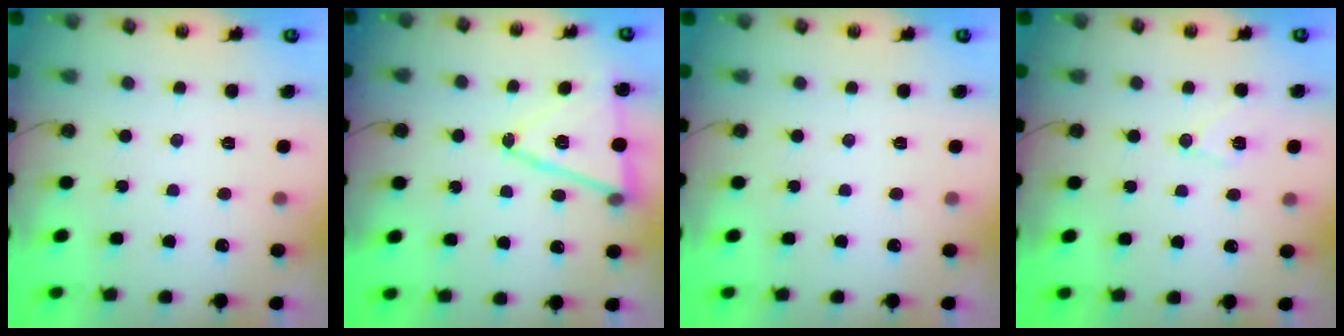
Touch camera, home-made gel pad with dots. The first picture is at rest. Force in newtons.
{"total": 13.1, "press": 12.6, "slide": 3.7}
{"total": 0.0}
{"total": 7.3, "press": 7.2, "slide": 1.0}